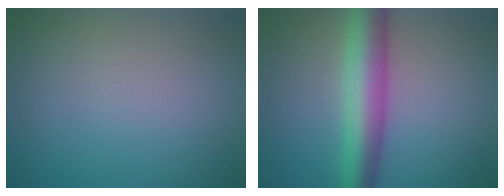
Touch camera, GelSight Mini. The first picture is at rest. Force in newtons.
{"total": 6.6, "press": 6.6, "slide": 0.0}